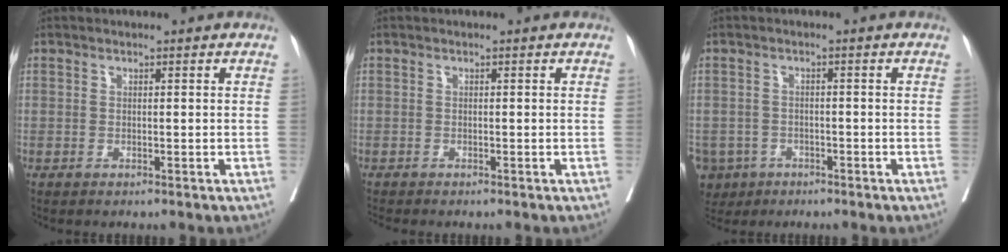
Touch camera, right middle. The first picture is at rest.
{"total": 0.9, "force": [-0.8, -0.2, 0.4], "torque": [0.000, 0.004, -0.012]}
{"total": 7.9, "force": [-4.4, 6.3, 1.9], "torque": [-0.056, 0.001, -0.067]}